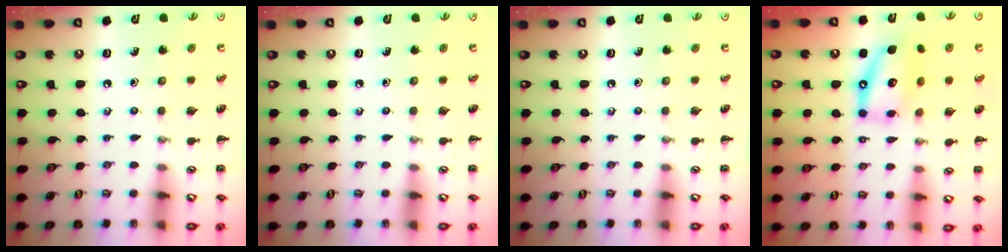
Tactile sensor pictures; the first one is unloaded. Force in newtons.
{"total": 0.0}
{"total": 0.0}
{"total": 12.8, "press": 12.3, "slide": 3.4}